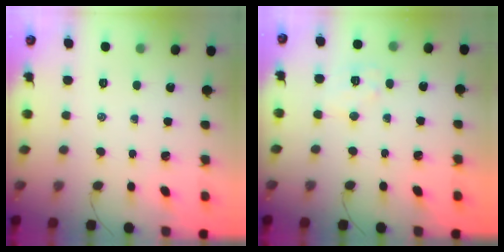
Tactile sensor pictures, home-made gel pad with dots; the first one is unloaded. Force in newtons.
{"total": 6.9, "press": 6.8, "slide": 1.1}